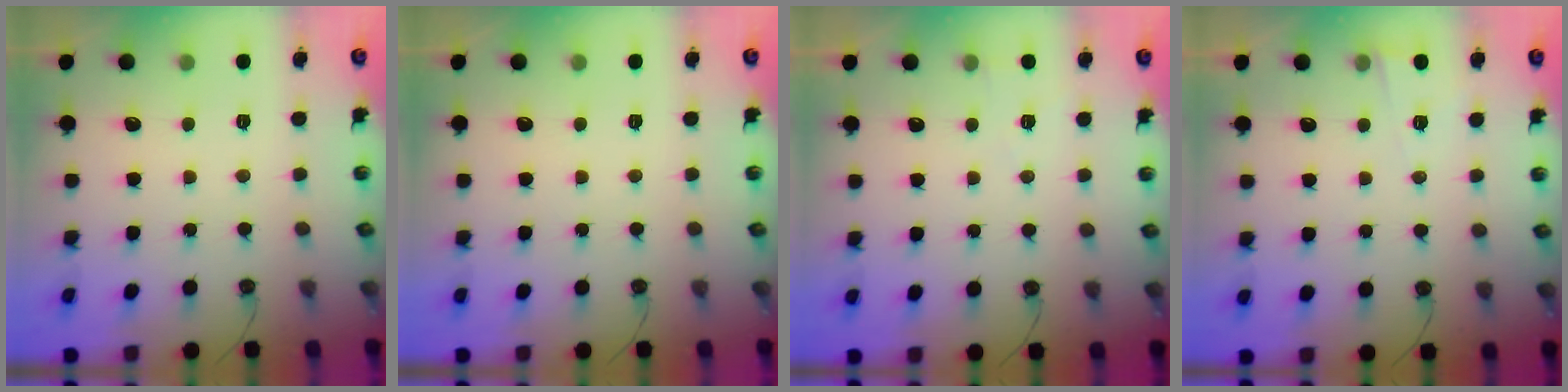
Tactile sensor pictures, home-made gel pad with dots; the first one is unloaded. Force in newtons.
{"total": 0.0}
{"total": 5.4, "press": 3.3, "slide": 4.3}
{"total": 3.0, "press": 2.8, "slide": 1.1}